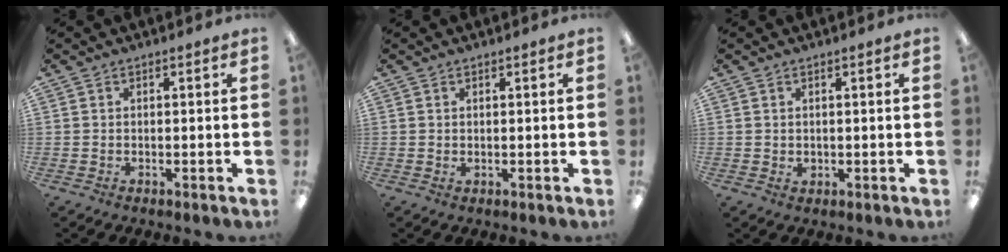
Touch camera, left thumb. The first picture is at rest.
{"total": 0.5, "force": [0.3, 0.2, 0.4], "torque": [-0.008, 0.002, 0.005]}
{"total": 0.9, "force": [0.4, 0.7, 0.4], "torque": [-0.008, 0.003, 0.007]}